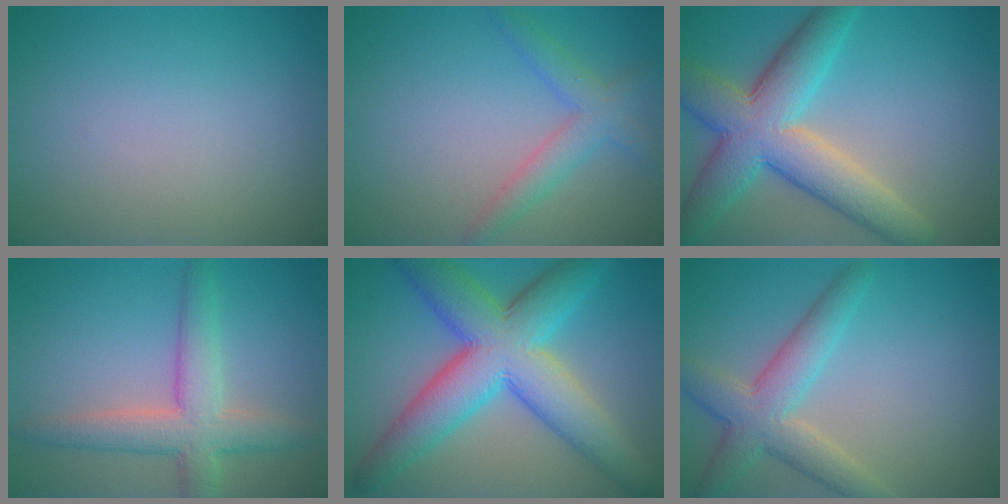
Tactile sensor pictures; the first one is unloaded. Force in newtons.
{"total": 3.1, "press": 3.1, "slide": 0.1}
{"total": 8.9, "press": 8.9, "slide": 0.4}
{"total": 5.3, "press": 5.3, "slide": 0.2}
{"total": 10.6, "press": 10.6, "slide": 0.2}
{"total": 4.3, "press": 4.3, "slide": 0.3}